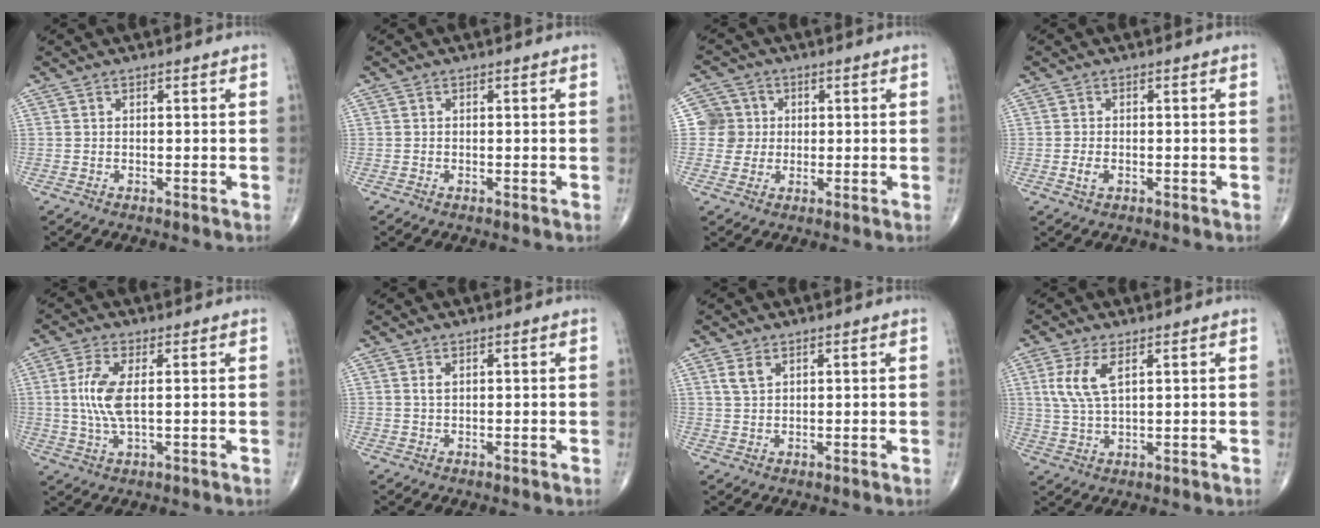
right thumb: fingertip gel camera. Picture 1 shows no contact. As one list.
[{"total": 0.0}, {"total": 5.5, "force": [0.6, 5.4, 0.2], "torque": [0.031, 0.008, 0.003]}, {"total": 1.9, "force": [-0.5, 1.1, 1.4], "torque": [-0.031, 0.000, -0.009]}, {"total": 7.3, "force": [0.7, 2.6, 6.8], "torque": [-0.163, -0.004, 0.015]}, {"total": 0.9, "force": [0.4, 0.4, 0.7], "torque": [-0.015, 0.003, 0.011]}, {"total": 2.5, "force": [1.4, 1.5, 1.5], "torque": [-0.029, -0.001, 0.034]}, {"total": 6.5, "force": [2.4, 2.6, 5.5], "torque": [-0.126, -0.003, 0.055]}]